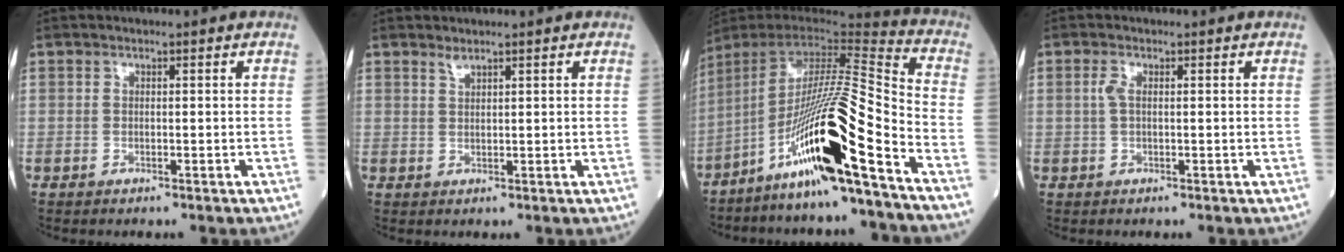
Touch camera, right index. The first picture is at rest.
{"total": 1.0, "force": [1.0, -0.1, 0.4], "torque": [-0.008, -0.004, 0.021]}
{"total": 19.7, "force": [-10.9, -0.6, 16.3], "torque": [-0.294, -0.023, -0.205]}
{"total": 1.5, "force": [0.3, 0.6, 1.3], "torque": [-0.034, 0.001, 0.004]}